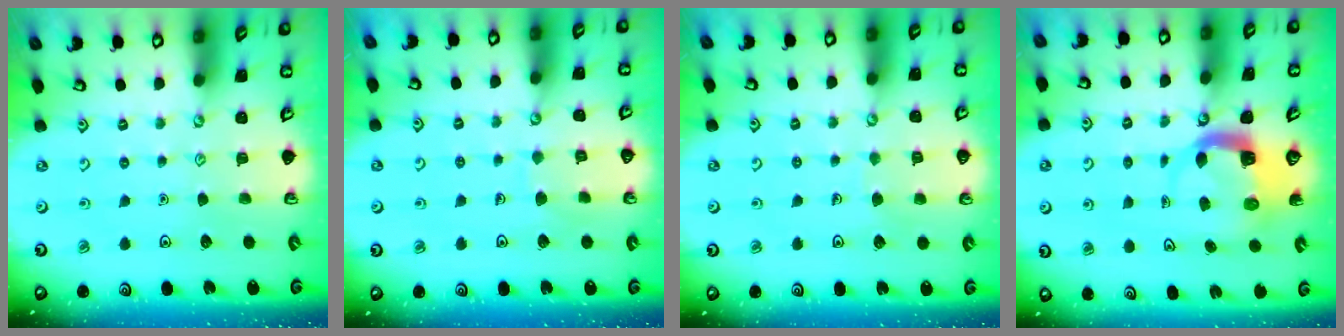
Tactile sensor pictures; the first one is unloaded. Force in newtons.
{"total": 6.4, "press": 6.4, "slide": 0.3}
{"total": 3.4, "press": 3.4, "slide": 0.2}
{"total": 4.5, "press": 4.5, "slide": 0.6}